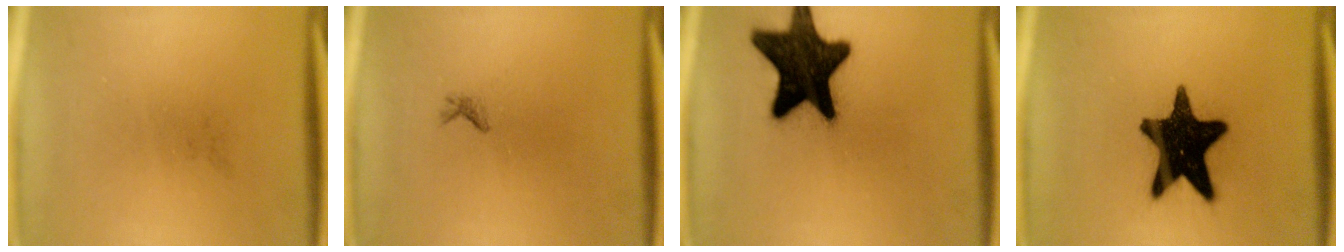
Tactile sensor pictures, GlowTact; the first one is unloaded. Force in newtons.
{"total": 0.6}
{"total": 18.5}
{"total": 18.0}